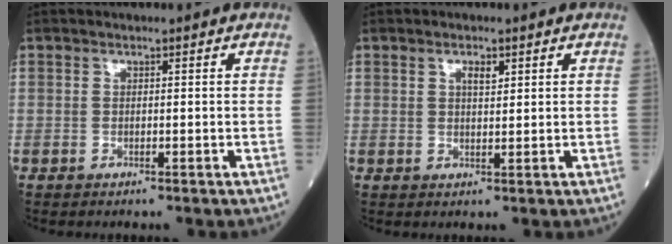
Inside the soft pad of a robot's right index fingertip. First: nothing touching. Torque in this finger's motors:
{"motor_torque": [0.01, 0.02, 0.01, 0.00]}